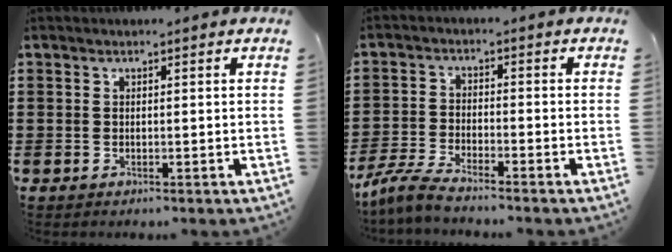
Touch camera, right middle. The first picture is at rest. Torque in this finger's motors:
{"motor_torque": [1.49, -0.66, 0.07, 0.06]}